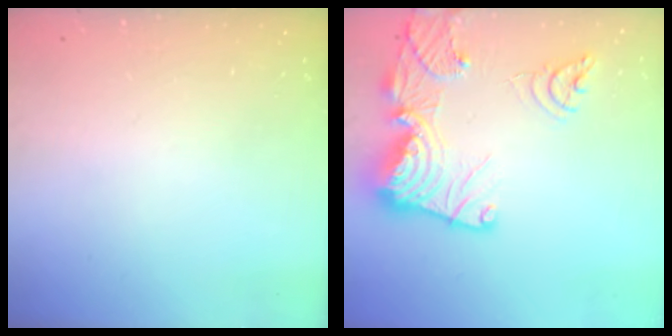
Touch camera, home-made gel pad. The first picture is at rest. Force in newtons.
{"total": 21.8, "press": 21.7, "slide": 2.3}